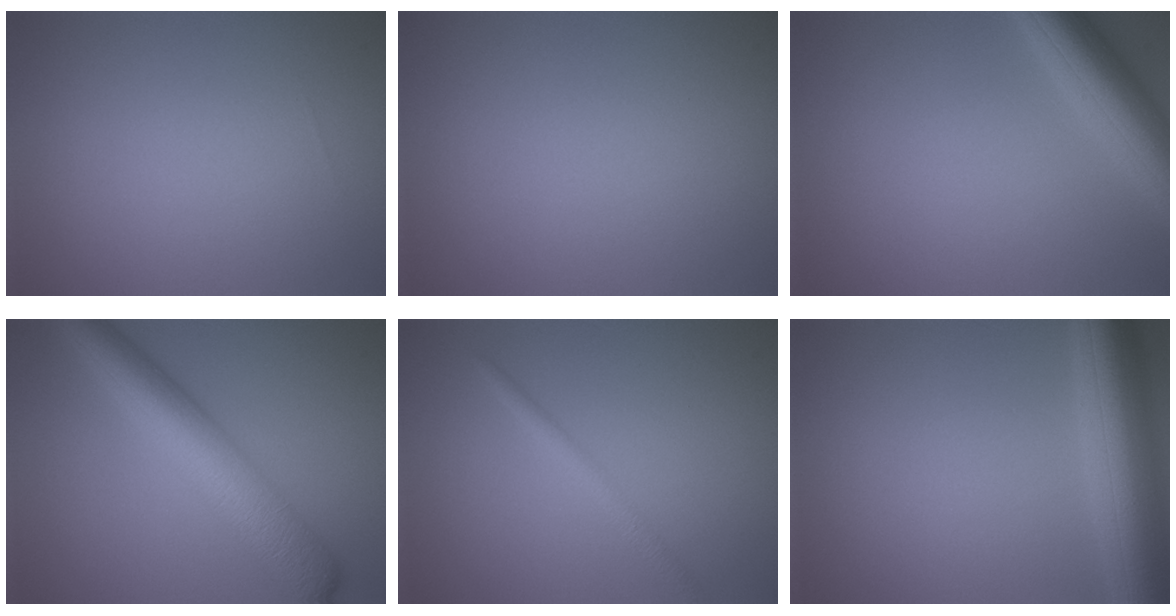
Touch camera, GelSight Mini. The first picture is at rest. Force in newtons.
{"total": 0.0}
{"total": 6.3, "press": 6.3, "slide": 0.3}
{"total": 7.1, "press": 7.1, "slide": 0.2}
{"total": 1.7, "press": 1.7, "slide": 0.1}
{"total": 8.0, "press": 7.9, "slide": 0.3}